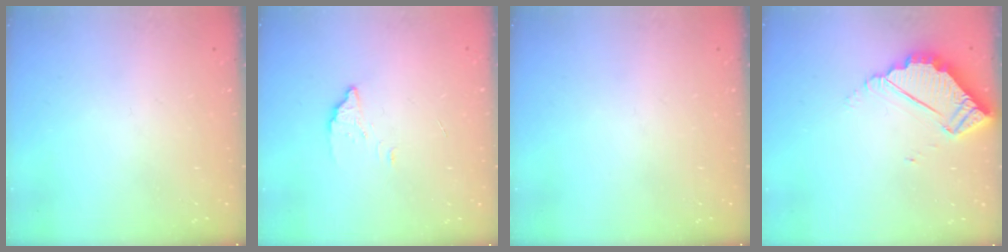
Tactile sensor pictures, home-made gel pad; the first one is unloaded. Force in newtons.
{"total": 2.7, "press": 2.7, "slide": 0.2}
{"total": 0.0}
{"total": 5.3, "press": 5.3, "slide": 0.2}